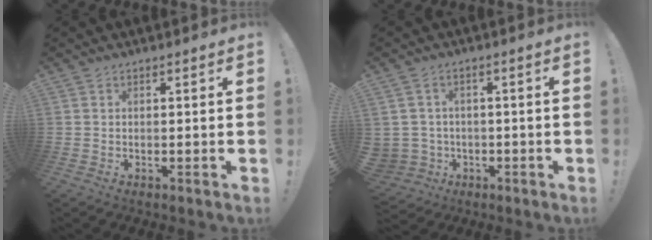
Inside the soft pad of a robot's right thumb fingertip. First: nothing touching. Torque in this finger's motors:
{"motor_torque": [0.32, 0.67, 0.88, -0.40, 0.07]}